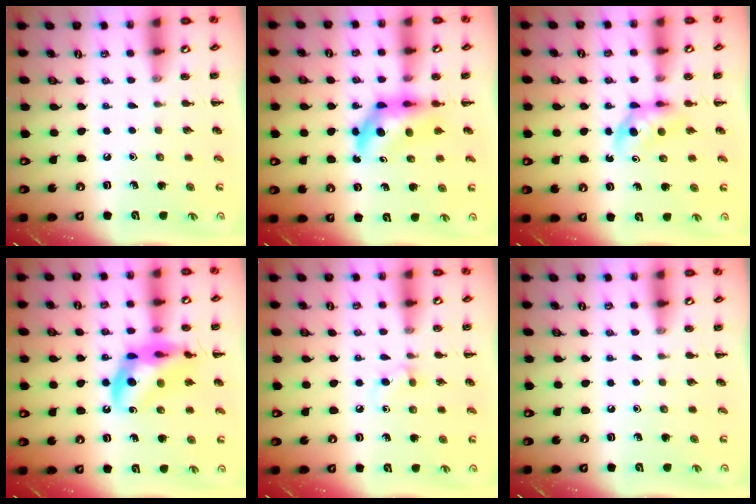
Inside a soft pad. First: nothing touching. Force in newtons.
{"total": 5.2, "press": 5.0, "slide": 1.4}
{"total": 4.1, "press": 4.0, "slide": 1.2}
{"total": 15.6, "press": 15.3, "slide": 3.0}
{"total": 3.6, "press": 3.3, "slide": 1.5}
{"total": 0.0}